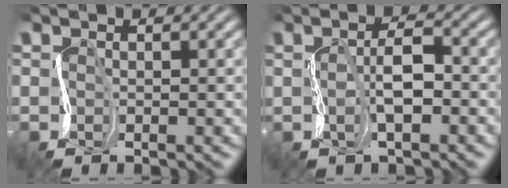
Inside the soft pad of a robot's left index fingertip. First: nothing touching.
{"total": 1.9, "force": [0.8, 0.2, 1.7], "torque": [-0.040, 0.016, 0.006]}